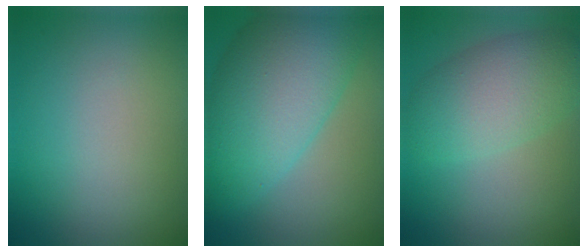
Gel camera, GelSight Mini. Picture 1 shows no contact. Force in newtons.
{"total": 10.3, "press": 10.3, "slide": 0.4}
{"total": 5.6, "press": 5.6, "slide": 0.2}